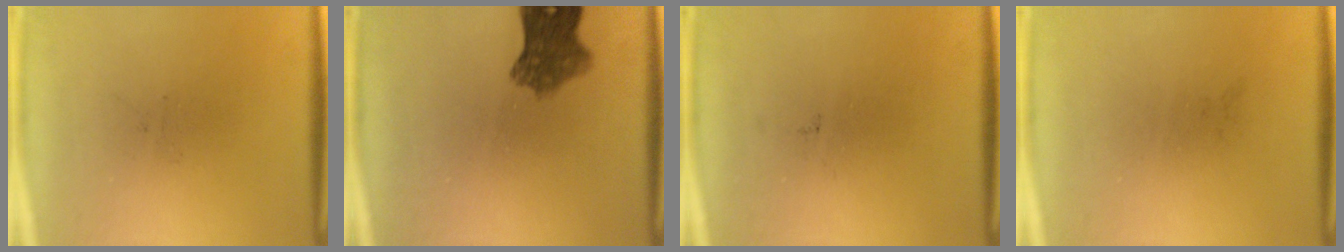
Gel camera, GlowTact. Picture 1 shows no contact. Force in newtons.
{"total": 7.0}
{"total": 0.0}
{"total": 0.0}